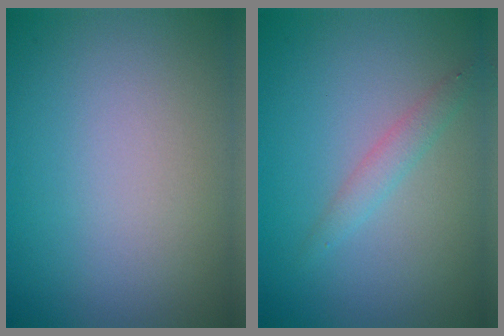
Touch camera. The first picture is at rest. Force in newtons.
{"total": 1.5, "press": 1.5, "slide": 0.1}